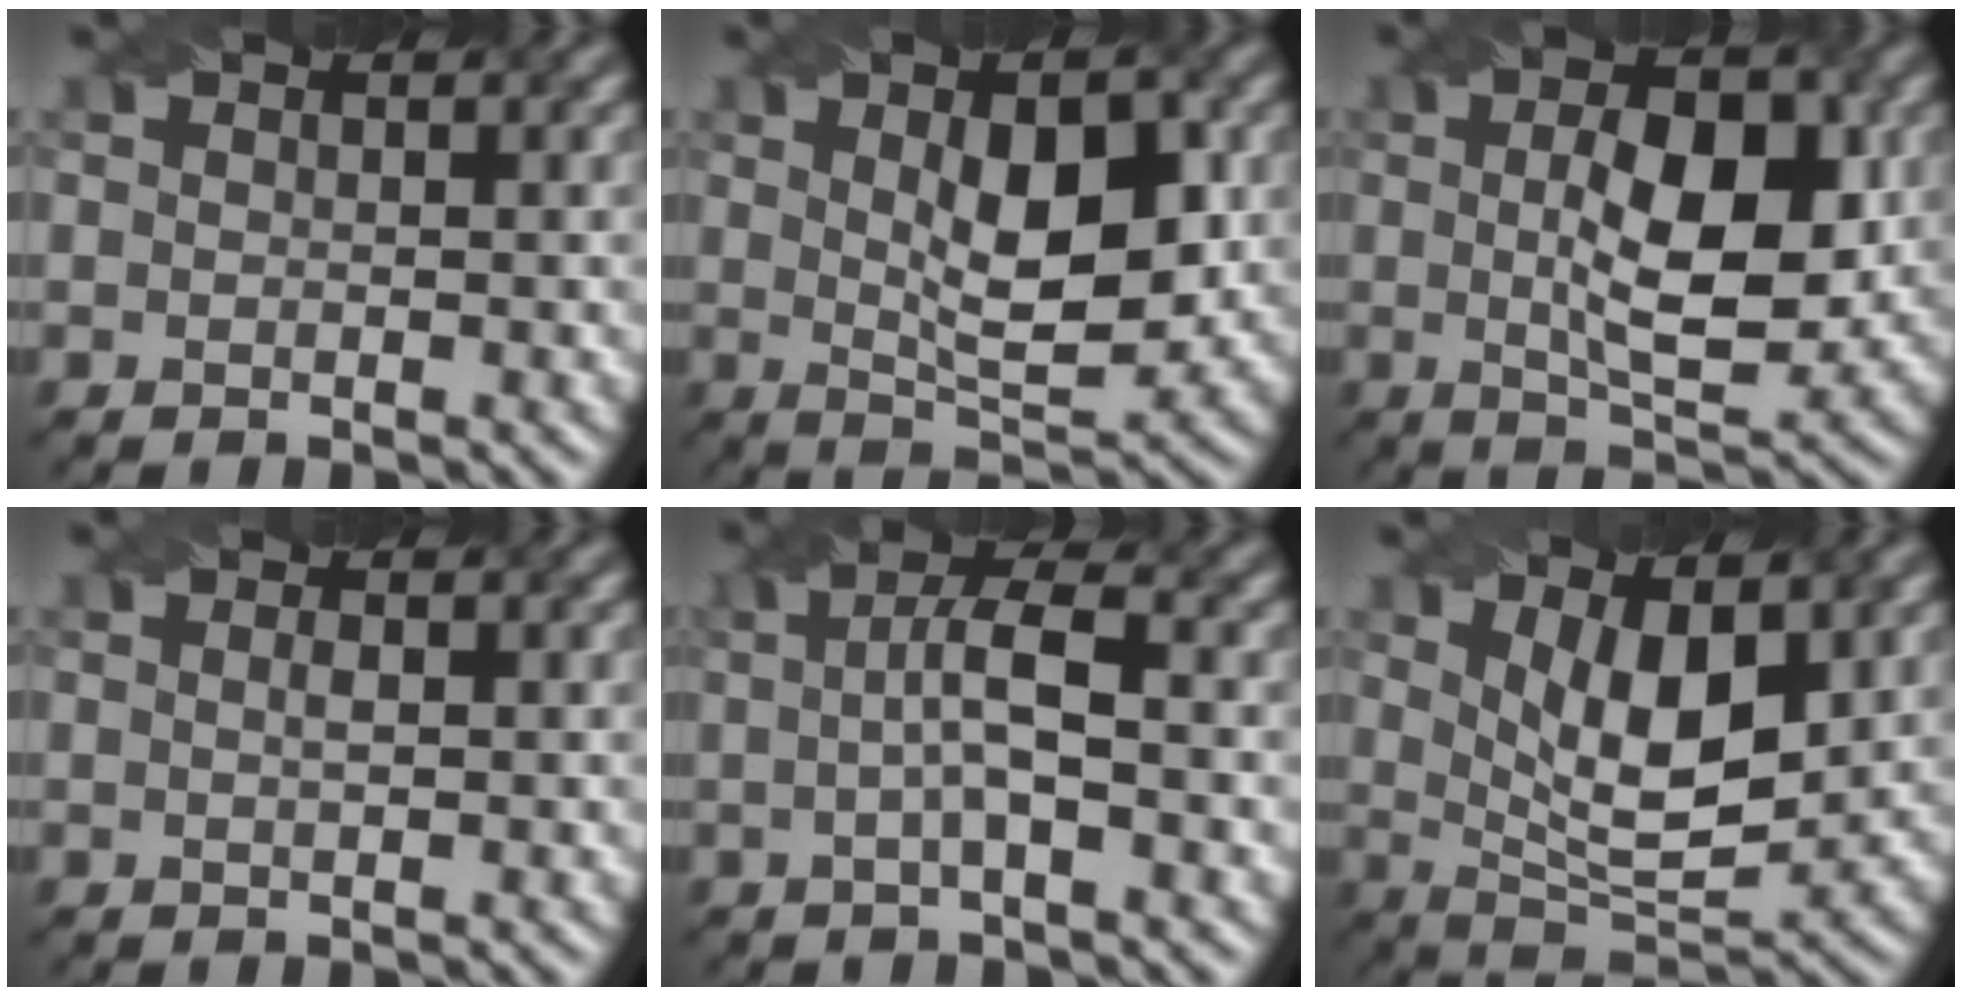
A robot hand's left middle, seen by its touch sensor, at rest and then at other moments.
{"total": 7.4, "force": [1.1, 2.8, 6.7], "torque": [-0.105, 0.002, 0.021]}
{"total": 8.1, "force": [0.6, 3.3, 7.4], "torque": [-0.118, 0.003, 0.011]}
{"total": 0.7, "force": [0.0, 0.1, 0.7], "torque": [-0.015, 0.002, 0.002]}
{"total": 4.3, "force": [0.0, 0.9, 4.2], "torque": [-0.075, 0.009, -0.001]}
{"total": 6.8, "force": [2.2, 2.6, 5.8], "torque": [-0.107, -0.012, 0.041]}